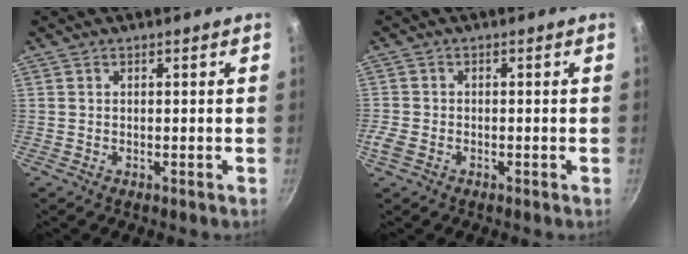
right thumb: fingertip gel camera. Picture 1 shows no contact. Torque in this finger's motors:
{"motor_torque": [-0.13, -0.30, 0.26, 0.07, -0.06]}